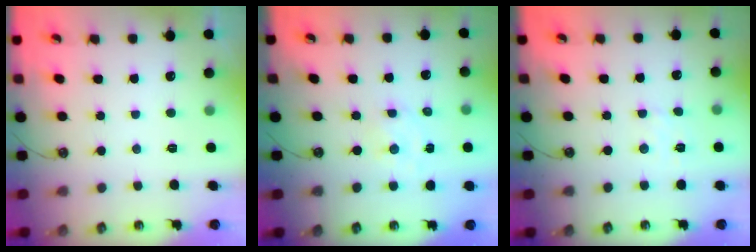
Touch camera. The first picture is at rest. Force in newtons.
{"total": 1.8, "press": 1.7, "slide": 0.3}
{"total": 2.9, "press": 2.9, "slide": 0.4}